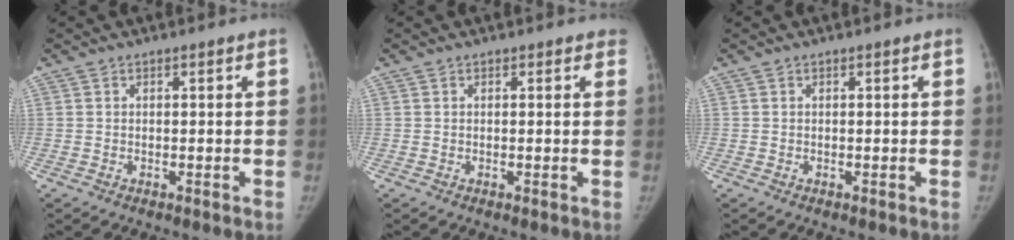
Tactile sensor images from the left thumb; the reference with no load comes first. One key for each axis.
{"total": 1.3, "fx": 1.0, "fy": 0.6, "fz": 0.4, "tx": 0.008, "ty": -0.002, "tz": 0.001}
{"total": 0.0}